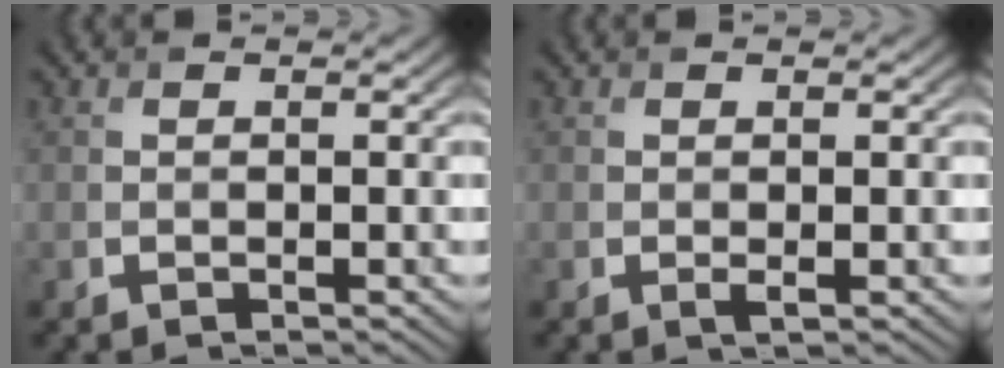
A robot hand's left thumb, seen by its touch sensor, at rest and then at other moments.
{"total": 0.5, "force": [0.0, 0.0, 0.5], "torque": [-0.012, -0.002, -0.001]}